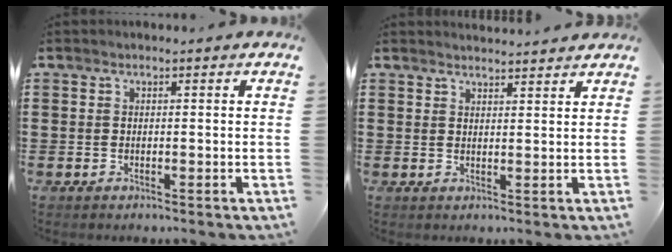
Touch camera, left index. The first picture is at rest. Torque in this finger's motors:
{"motor_torque": [-0.45, 0.38, -0.12, -0.01]}